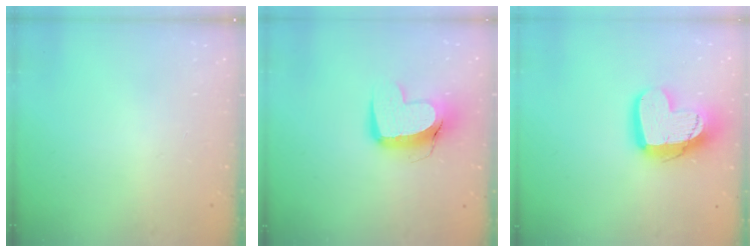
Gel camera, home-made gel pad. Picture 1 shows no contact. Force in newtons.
{"total": 13.0, "press": 12.9, "slide": 1.7}
{"total": 16.7, "press": 16.6, "slide": 1.5}